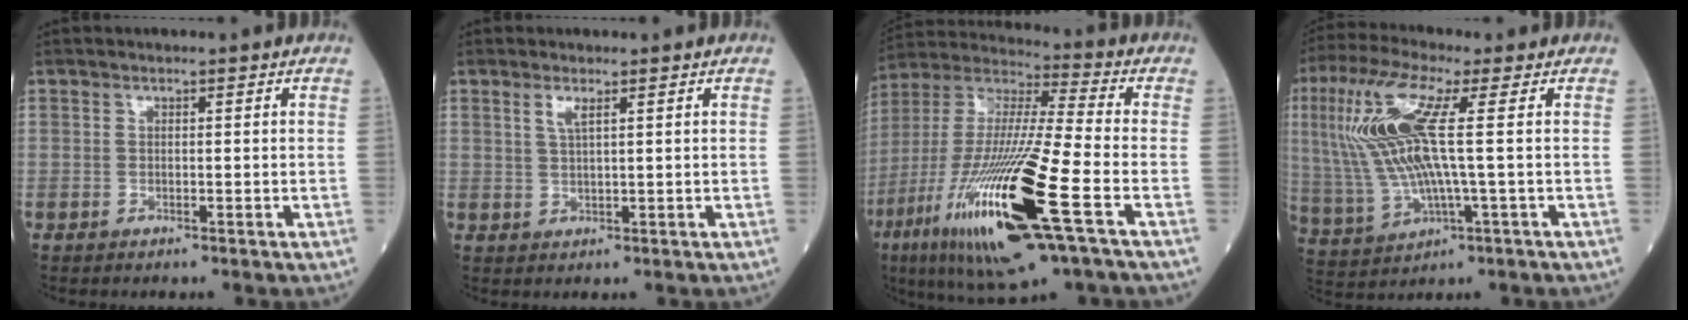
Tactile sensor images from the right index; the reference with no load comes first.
{"total": 2.0, "force": [1.1, 0.1, 1.6], "torque": [-0.040, -0.001, 0.026]}
{"total": 24.9, "force": [-9.5, 2.3, 22.9], "torque": [-0.487, -0.049, -0.173]}
{"total": 13.5, "force": [2.3, 1.5, 13.3], "torque": [-0.311, 0.016, 0.047]}